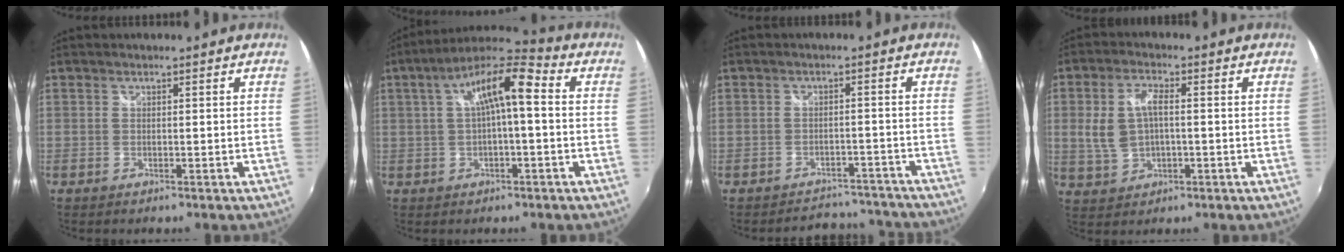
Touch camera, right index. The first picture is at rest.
{"total": 11.2, "force": [1.7, 3.0, 10.6], "torque": [-0.189, 0.030, 0.025]}
{"total": 10.1, "force": [-9.2, 4.1, 1.2], "torque": [-0.020, 0.034, -0.106]}
{"total": 7.4, "force": [0.1, 4.1, 6.1], "torque": [-0.132, 0.007, 0.009]}